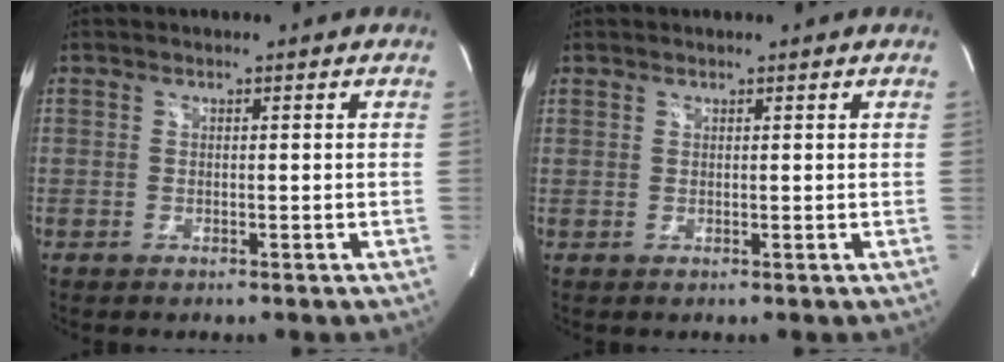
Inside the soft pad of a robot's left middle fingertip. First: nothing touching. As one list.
[{"total": 0.7, "force": [0.5, 0.4, 0.0], "torque": [0.002, 0.002, 0.007]}]